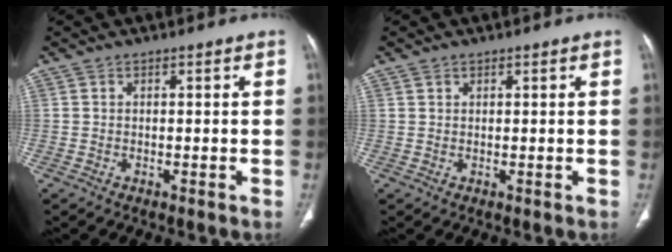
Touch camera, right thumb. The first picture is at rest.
{"total": 0.8, "force": [0.6, 0.5, 0.2], "torque": [0.002, -0.003, 0.008]}